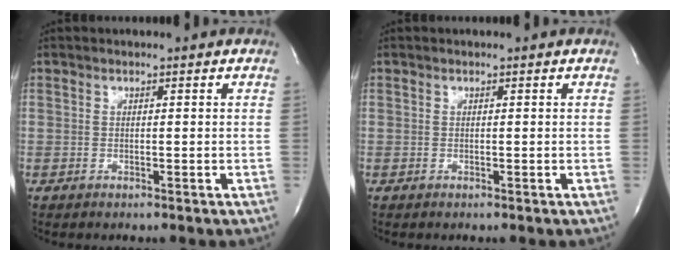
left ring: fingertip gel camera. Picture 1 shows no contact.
{"total": 0.0}